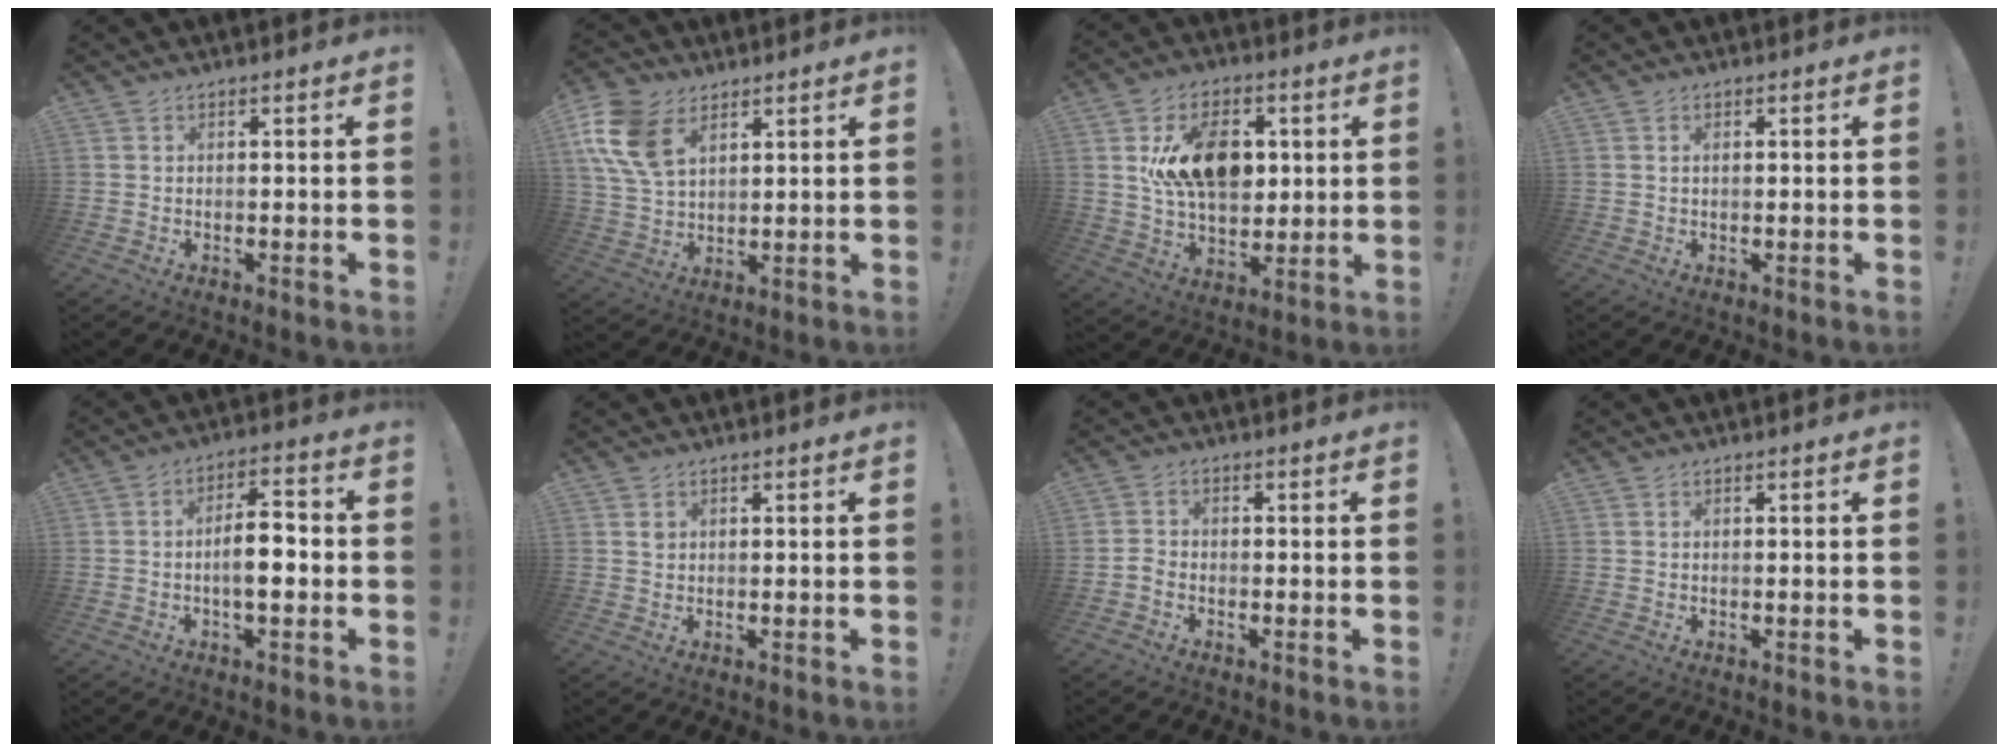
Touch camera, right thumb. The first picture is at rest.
{"total": 14.1, "force": [6.7, 9.1, 8.4], "torque": [-0.181, -0.016, 0.133]}
{"total": 17.6, "force": [3.9, 12.2, 12.2], "torque": [-0.181, -0.007, 0.075]}
{"total": 1.1, "force": [0.4, 0.5, 0.8], "torque": [-0.012, 0.000, 0.007]}
{"total": 9.3, "force": [-2.0, 3.7, 8.3], "torque": [-0.121, 0.010, -0.040]}
{"total": 0.9, "force": [0.5, 0.7, 0.3], "torque": [0.008, -0.006, 0.007]}
{"total": 2.2, "force": [-1.4, 1.4, 1.1], "torque": [-0.017, 0.010, -0.023]}
{"total": 0.0}